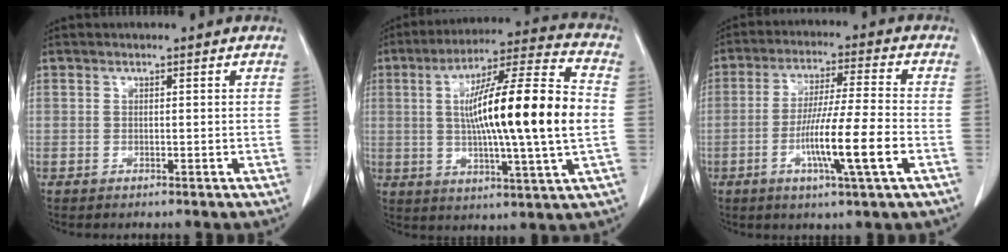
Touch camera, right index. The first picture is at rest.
{"total": 20.4, "force": [0.6, 0.7, 20.3], "torque": [-0.335, 0.010, 0.000]}
{"total": 11.4, "force": [-3.5, -0.5, 10.8], "torque": [-0.197, -0.011, -0.065]}